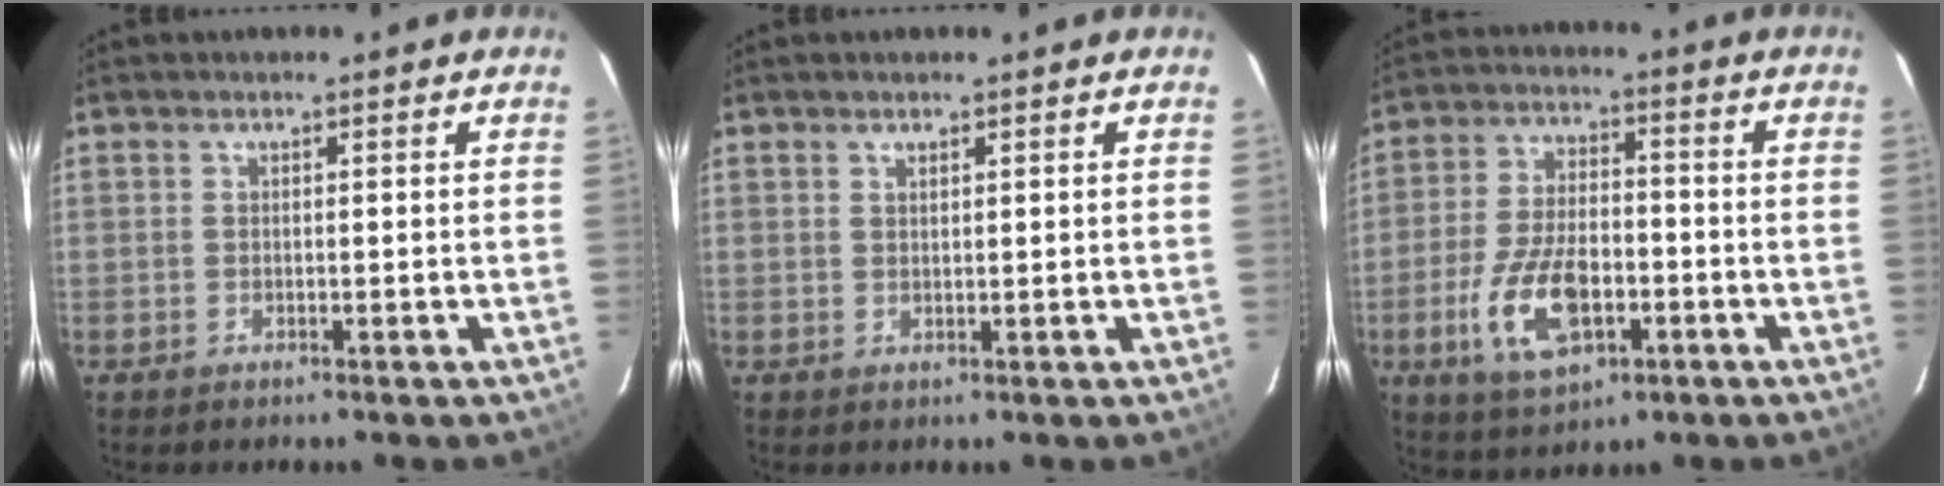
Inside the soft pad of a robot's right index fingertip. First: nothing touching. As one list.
[{"total": 0.7, "force": [0.6, 0.2, 0.1], "torque": [-0.002, 0.000, 0.012]}, {"total": 13.6, "force": [-4.9, 7.0, 10.7], "torque": [-0.223, -0.002, -0.080]}]